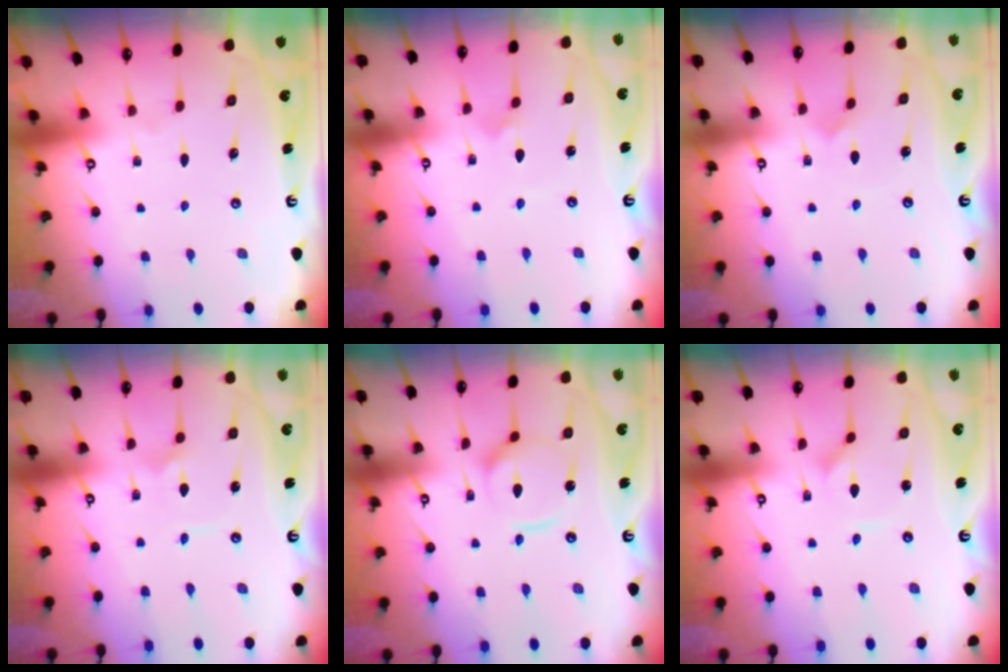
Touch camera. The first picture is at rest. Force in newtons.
{"total": 2.7, "press": 2.6, "slide": 0.5}
{"total": 2.8, "press": 2.8, "slide": 0.2}
{"total": 1.8, "press": 1.8, "slide": 0.1}
{"total": 10.3, "press": 10.3, "slide": 1.1}
{"total": 1.2, "press": 1.2, "slide": 0.2}